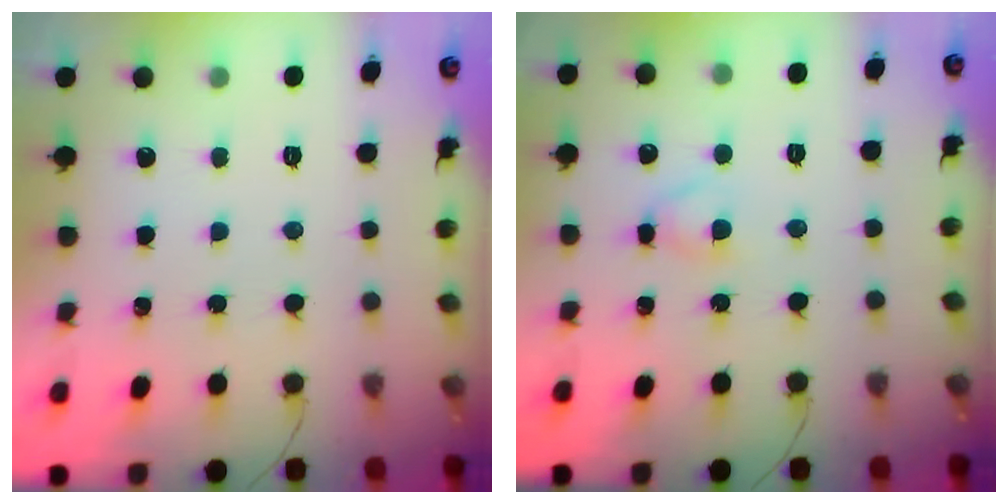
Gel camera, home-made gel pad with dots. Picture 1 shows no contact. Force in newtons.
{"total": 3.1, "press": 3.0, "slide": 0.7}